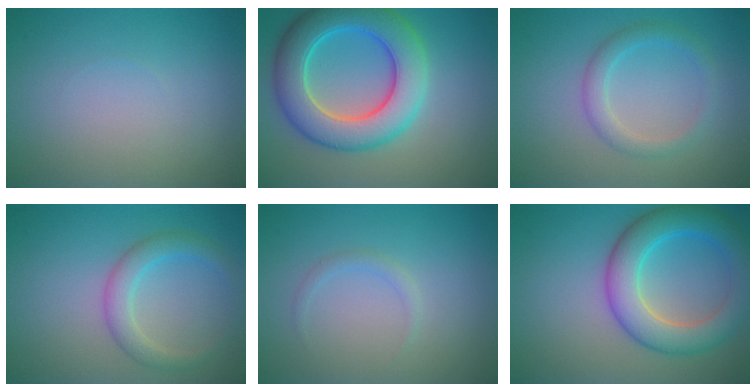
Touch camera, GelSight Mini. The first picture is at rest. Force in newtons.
{"total": 9.1, "press": 9.1, "slide": 0.4}
{"total": 2.5, "press": 2.4, "slide": 0.2}
{"total": 3.0, "press": 3.0, "slide": 0.1}
{"total": 0.9, "press": 0.9, "slide": 0.1}
{"total": 7.1, "press": 7.1, "slide": 0.3}